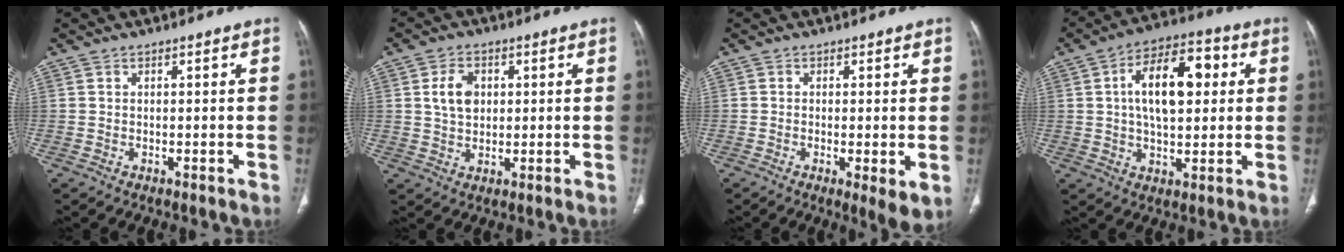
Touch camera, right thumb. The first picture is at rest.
{"total": 5.8, "force": [1.3, 4.1, 3.8], "torque": [-0.057, -0.003, 0.023]}
{"total": 4.9, "force": [-0.9, 1.1, 4.7], "torque": [-0.080, -0.017, -0.017]}
{"total": 14.7, "force": [2.8, 7.6, 12.3], "torque": [-0.181, 0.019, 0.041]}